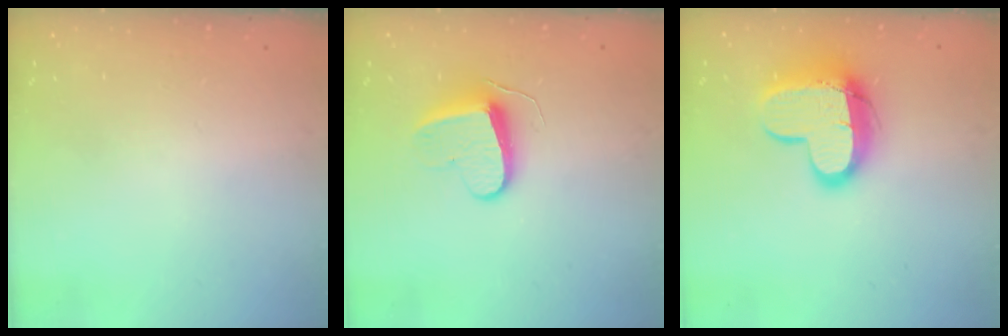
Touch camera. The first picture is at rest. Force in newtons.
{"total": 8.5, "press": 8.5, "slide": 0.3}
{"total": 13.7, "press": 13.6, "slide": 1.3}